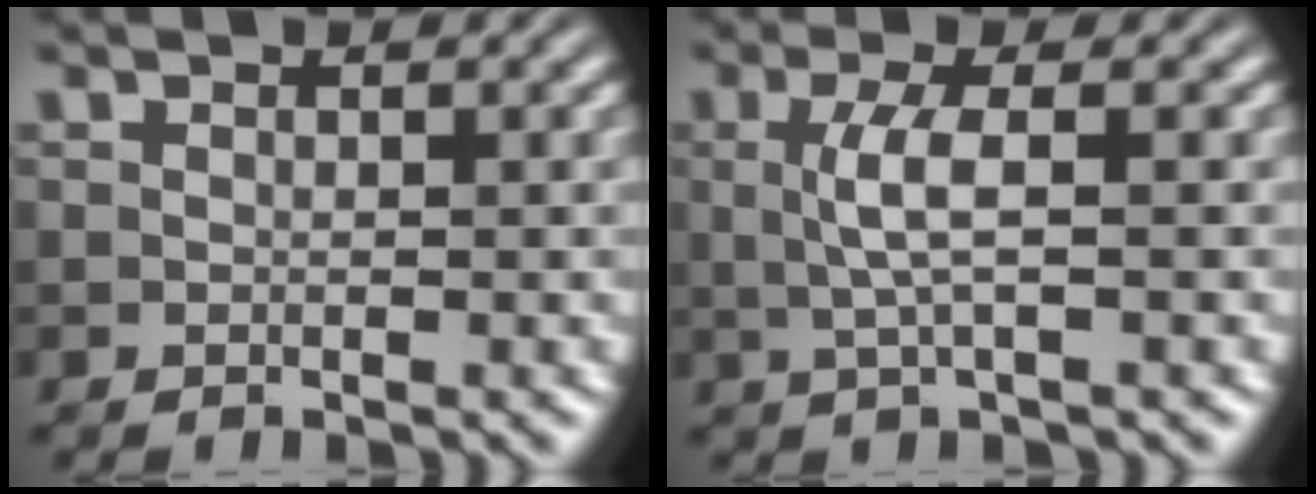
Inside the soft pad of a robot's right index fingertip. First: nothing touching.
{"total": 2.9, "force": [0.2, -0.6, 2.8], "torque": [-0.051, 0.000, 0.011]}